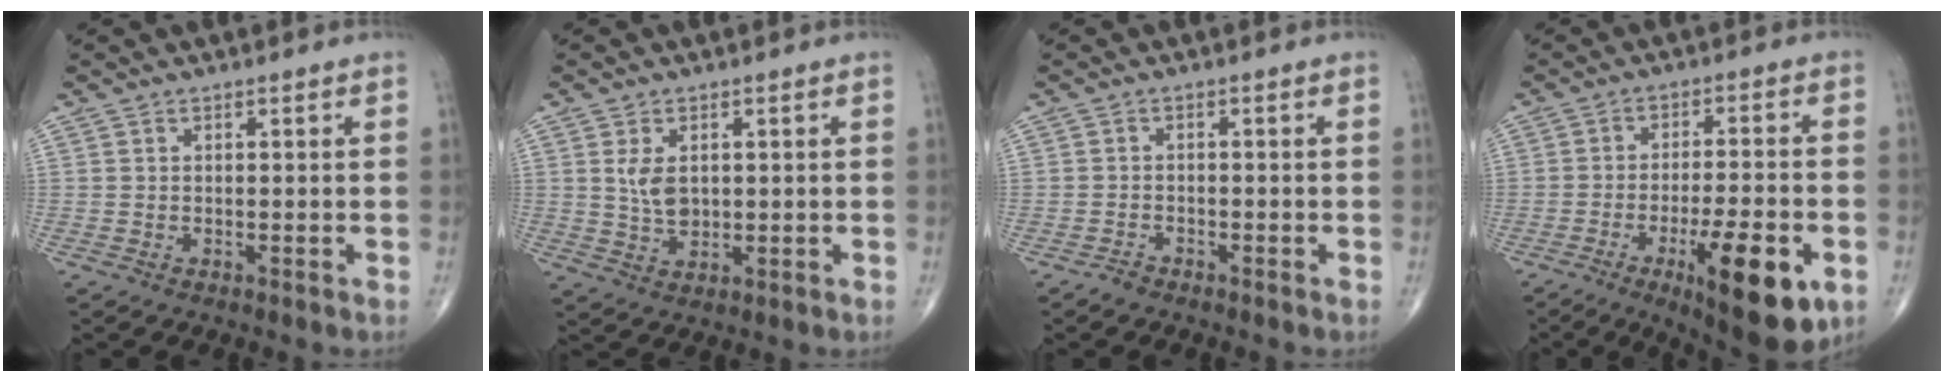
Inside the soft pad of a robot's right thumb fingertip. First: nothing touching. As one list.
[{"total": 4.9, "force": [1.0, 3.0, 3.7], "torque": [-0.062, -0.010, 0.025]}, {"total": 1.4, "force": [-1.3, 0.6, 0.3], "torque": [-0.010, 0.003, -0.024]}, {"total": 16.1, "force": [-6.3, 4.6, 14.0], "torque": [-0.193, 0.008, -0.085]}]